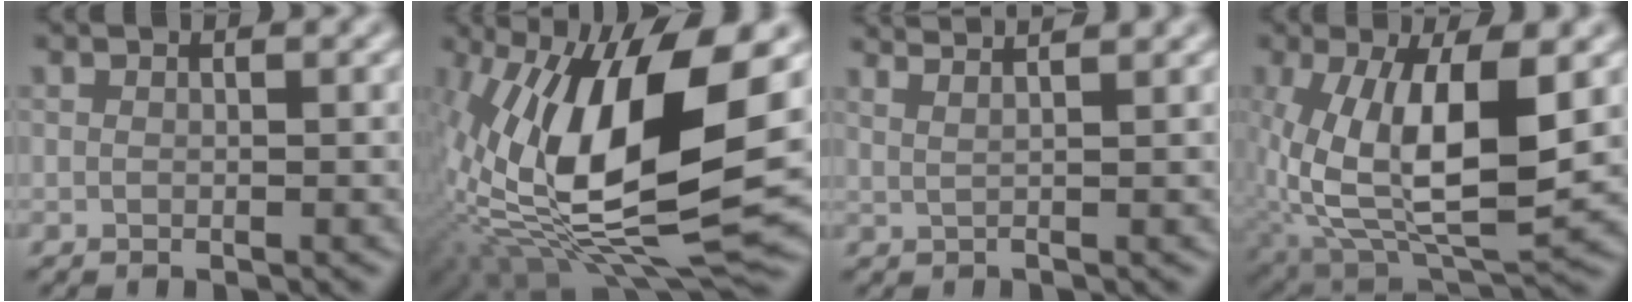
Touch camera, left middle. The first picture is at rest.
{"total": 16.6, "force": [0.6, 7.0, 15.1], "torque": [-0.308, 0.004, 0.019]}
{"total": 4.2, "force": [3.5, 0.9, 2.1], "torque": [-0.026, 0.025, 0.035]}
{"total": 10.3, "force": [-0.3, 4.1, 9.4], "torque": [-0.182, -0.010, 0.009]}